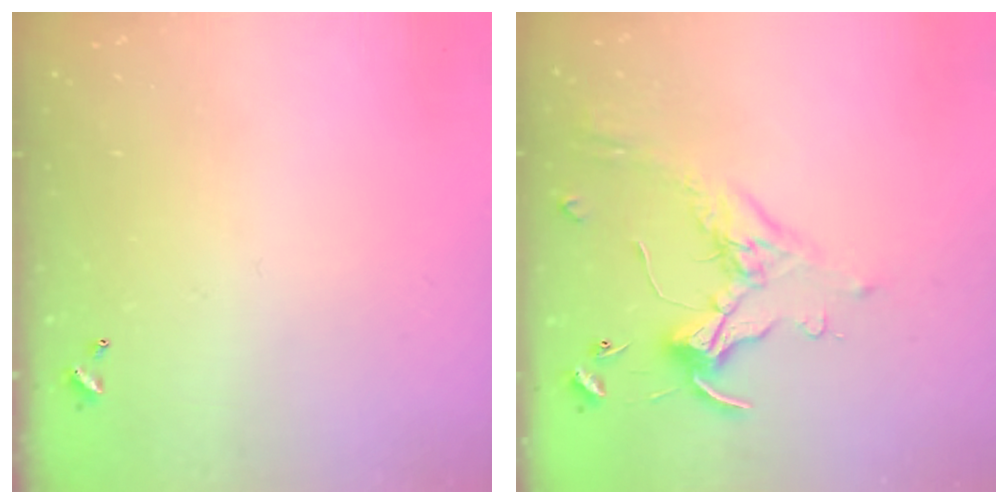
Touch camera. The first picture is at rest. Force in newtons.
{"total": 0.9, "press": 0.5, "slide": 0.7}